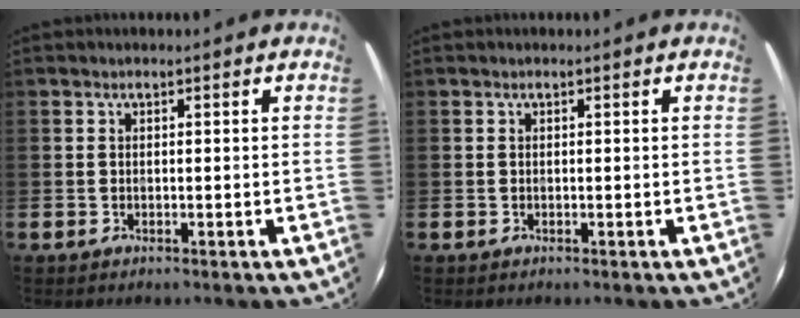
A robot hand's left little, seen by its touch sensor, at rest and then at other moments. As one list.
[{"total": 0.0}]